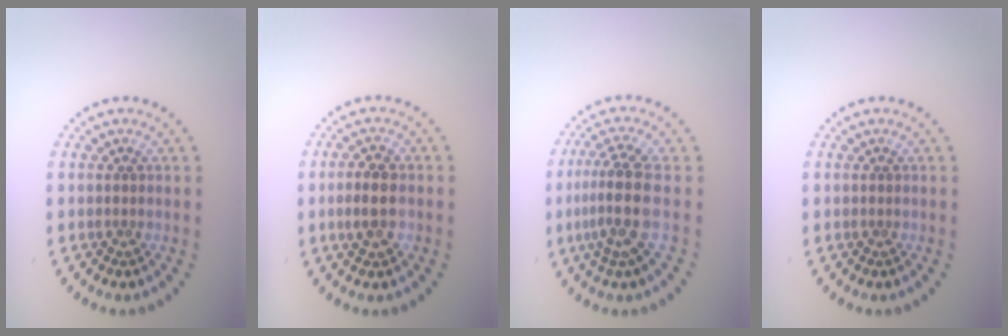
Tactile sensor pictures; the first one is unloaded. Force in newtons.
{"total": 2.8, "press": 2.7, "slide": 0.3}
{"total": 4.2, "press": 3.2, "slide": 2.7}
{"total": 0.0}